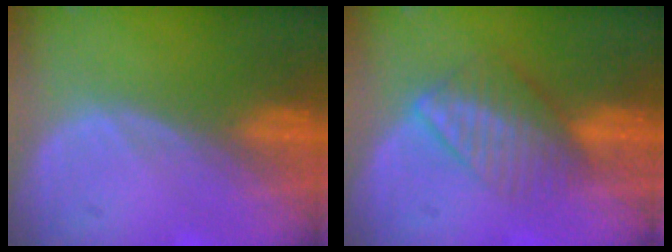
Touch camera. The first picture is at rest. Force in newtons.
{"total": 6.7, "press": 5.9, "slide": 3.1}